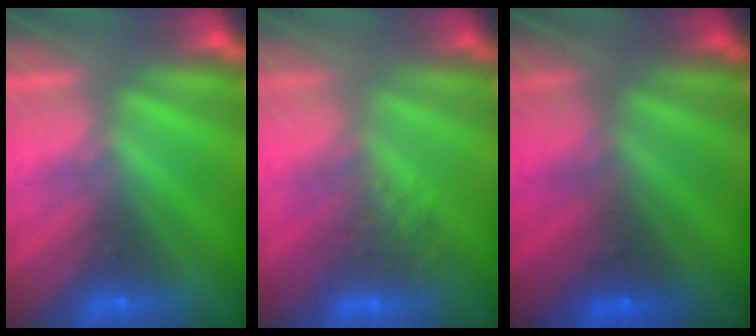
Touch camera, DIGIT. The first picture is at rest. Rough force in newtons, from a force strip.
{"total": 2.7}
{"total": 1.8}